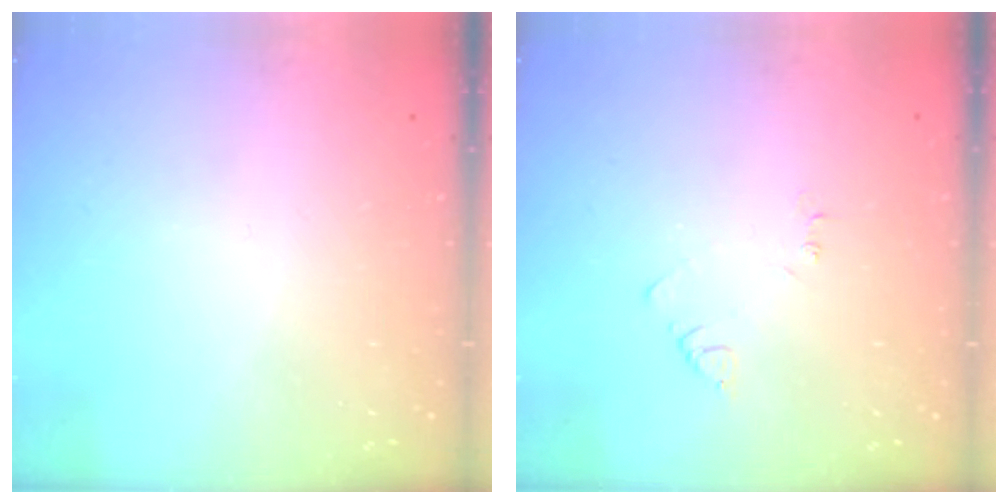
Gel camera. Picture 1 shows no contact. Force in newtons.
{"total": 3.0, "press": 3.0, "slide": 0.4}